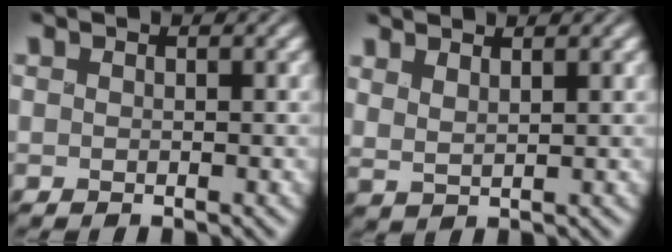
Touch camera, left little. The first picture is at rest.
{"total": 2.5, "force": [1.7, 0.8, 1.7], "torque": [-0.016, 0.005, 0.018]}